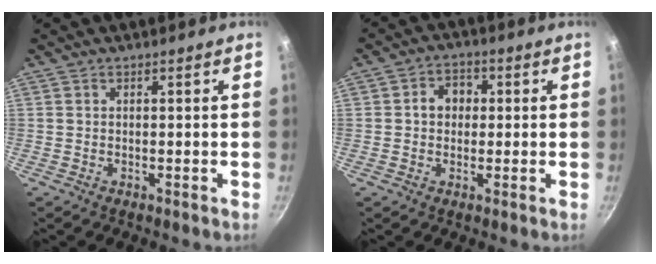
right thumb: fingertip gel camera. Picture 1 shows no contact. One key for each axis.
{"total": 5.2, "fx": 0.4, "fy": 4.4, "fz": 2.8, "tx": -0.012, "ty": 0.011, "tz": 0.000}